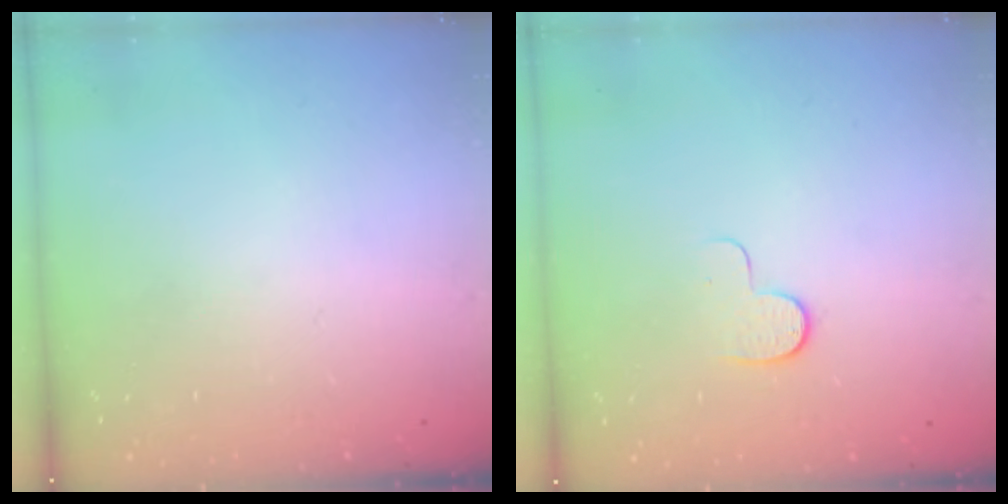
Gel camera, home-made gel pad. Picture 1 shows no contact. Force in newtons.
{"total": 5.7, "press": 5.7, "slide": 0.6}